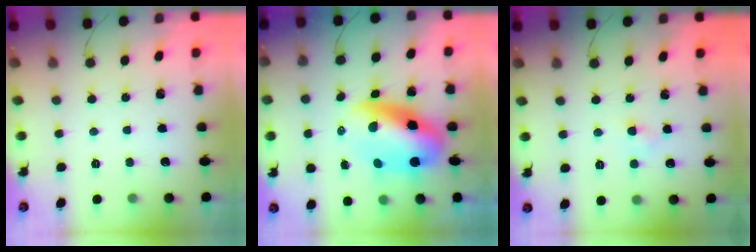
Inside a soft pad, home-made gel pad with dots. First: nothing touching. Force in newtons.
{"total": 9.8, "press": 9.5, "slide": 2.5}
{"total": 2.9, "press": 2.7, "slide": 1.1}